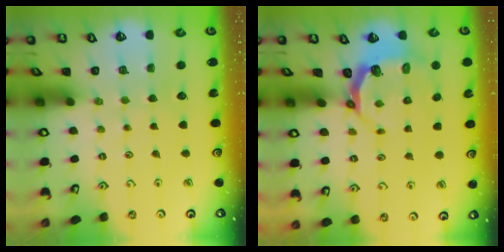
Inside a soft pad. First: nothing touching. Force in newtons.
{"total": 4.7, "press": 3.6, "slide": 3.0}